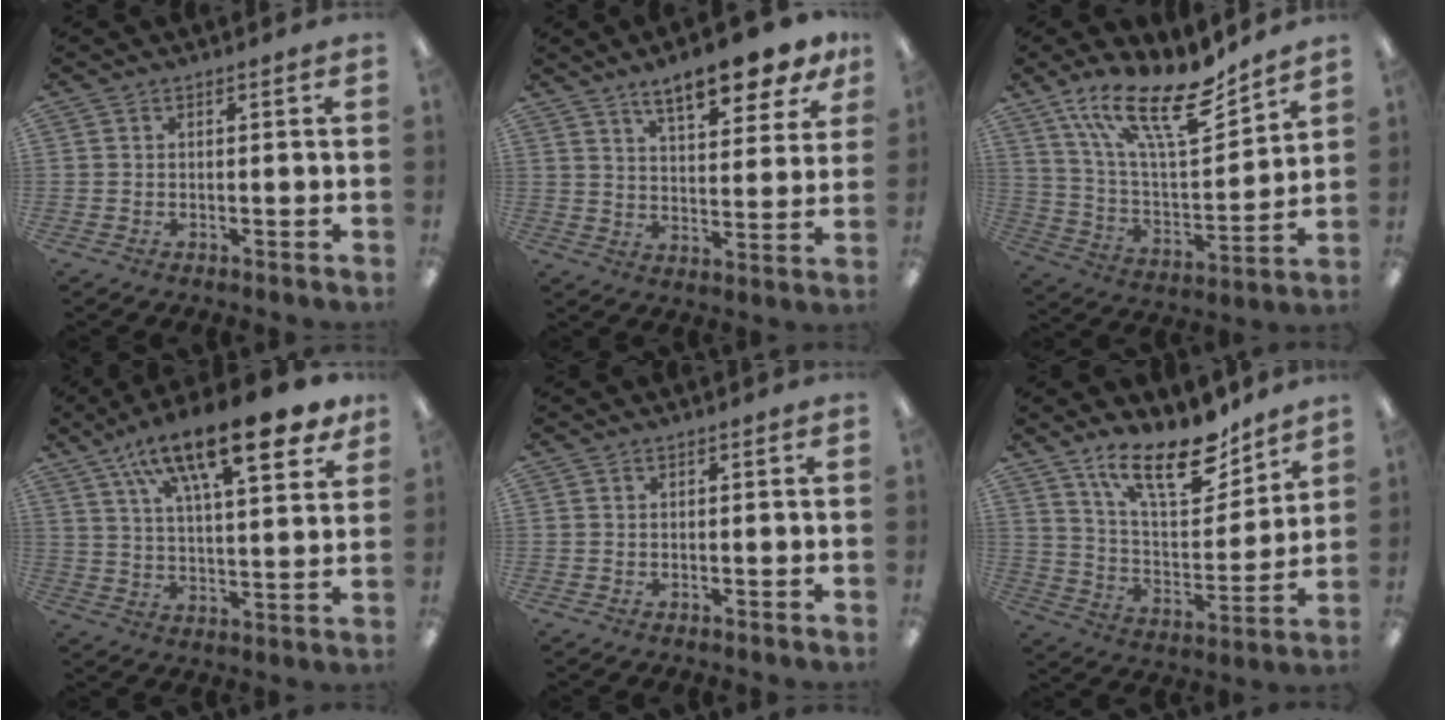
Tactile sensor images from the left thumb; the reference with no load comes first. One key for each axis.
{"total": 11.9, "fx": 9.2, "fy": 3.4, "fz": 6.8, "tx": -0.098, "ty": -0.050, "tz": 0.156}
{"total": 20.9, "fx": 14.8, "fy": 6.4, "fz": 13.3, "tx": -0.236, "ty": -0.093, "tz": 0.252}
{"total": 20.4, "fx": 12.8, "fy": 6.6, "fz": 14.4, "tx": -0.226, "ty": -0.063, "tz": 0.204}
{"total": 0.0}
{"total": 19.4, "fx": 13.3, "fy": 7.4, "fz": 12.0, "tx": -0.196, "ty": -0.079, "tz": 0.226}